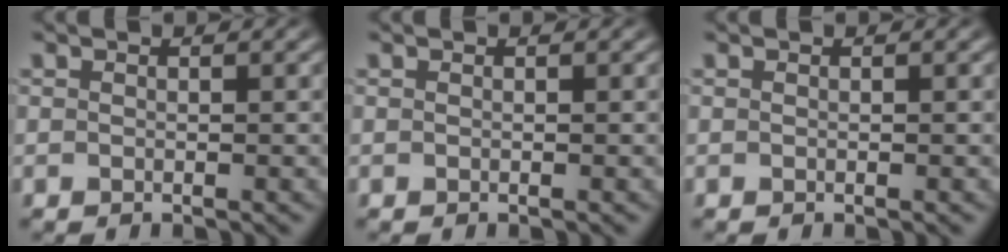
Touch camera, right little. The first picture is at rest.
{"total": 0.0}
{"total": 0.0}